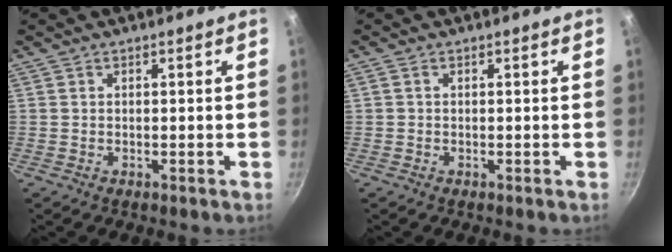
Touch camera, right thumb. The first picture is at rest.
{"total": 0.5, "force": [0.1, 0.4, 0.3], "torque": [-0.006, 0.004, 0.001]}